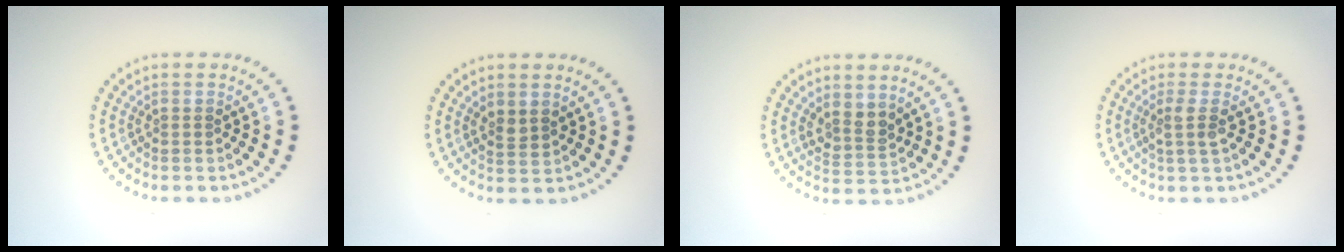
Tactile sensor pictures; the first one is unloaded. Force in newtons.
{"total": 1.4, "press": 1.3, "slide": 0.5}
{"total": 2.3, "press": 1.9, "slide": 1.3}
{"total": 1.7, "press": 1.3, "slide": 1.2}